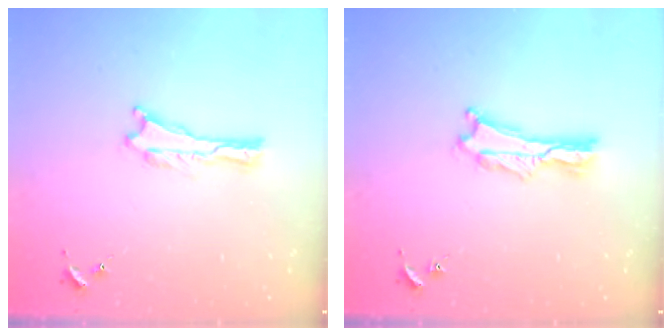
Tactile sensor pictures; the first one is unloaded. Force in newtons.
{"total": 1.4, "press": 1.4, "slide": 0.3}